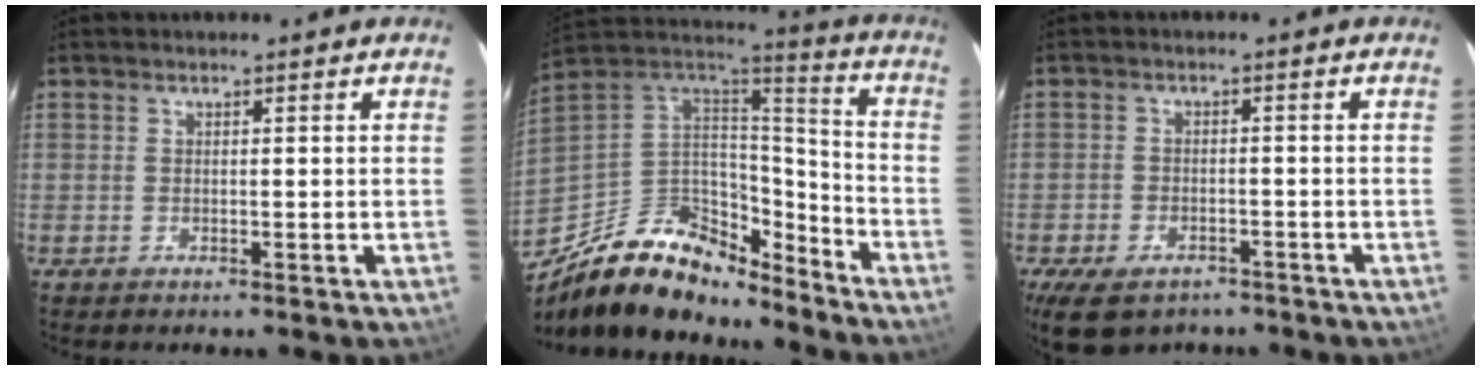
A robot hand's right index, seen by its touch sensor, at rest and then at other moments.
{"total": 22.0, "force": [-15.7, 10.6, 11.2], "torque": [-0.236, 0.015, -0.255]}
{"total": 10.7, "force": [-7.3, 6.0, 5.0], "torque": [-0.120, -0.014, -0.111]}